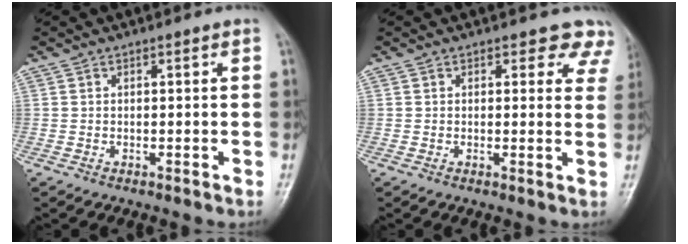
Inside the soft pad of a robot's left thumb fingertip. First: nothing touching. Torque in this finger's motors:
{"motor_torque": [0.03, 0.08, -0.13, -0.10, 0.07]}